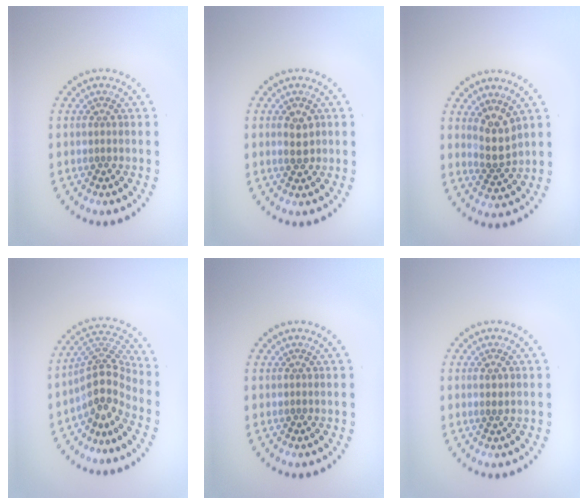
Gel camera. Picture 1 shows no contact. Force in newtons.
{"total": 1.8, "press": 1.8, "slide": 0.2}
{"total": 2.7, "press": 2.1, "slide": 1.8}
{"total": 4.0, "press": 2.8, "slide": 2.9}
{"total": 0.0}
{"total": 0.7, "press": 0.6, "slide": 0.4}